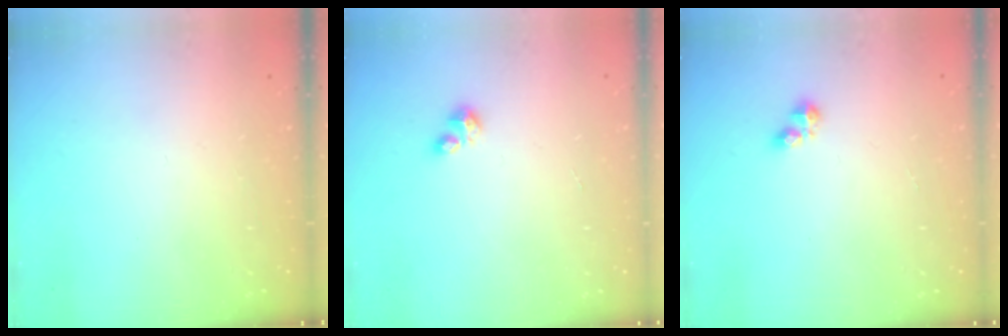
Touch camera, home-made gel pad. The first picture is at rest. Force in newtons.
{"total": 2.3, "press": 2.3, "slide": 0.2}
{"total": 2.7, "press": 2.6, "slide": 0.3}